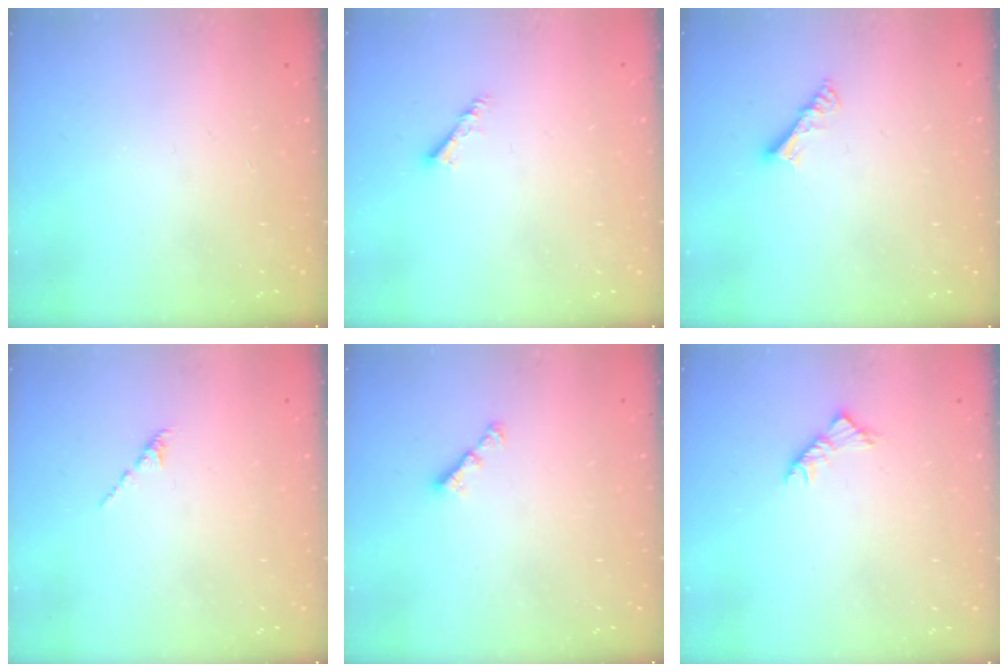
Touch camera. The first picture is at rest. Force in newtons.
{"total": 3.0, "press": 2.9, "slide": 0.6}
{"total": 4.7, "press": 4.7, "slide": 0.0}
{"total": 1.6, "press": 1.5, "slide": 0.6}
{"total": 2.9, "press": 2.8, "slide": 0.6}
{"total": 4.1, "press": 3.9, "slide": 1.1}